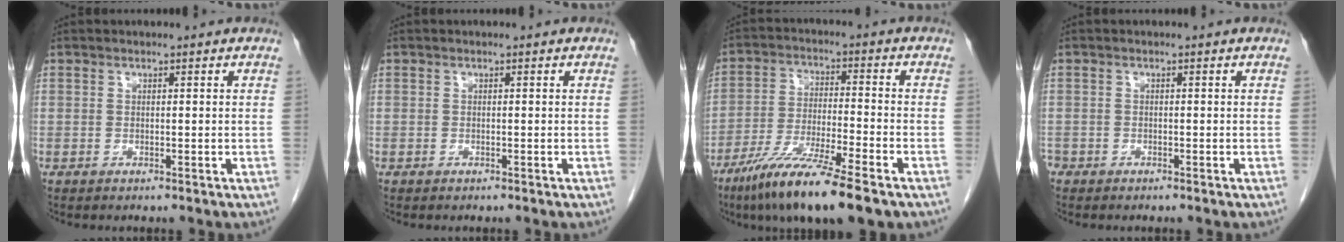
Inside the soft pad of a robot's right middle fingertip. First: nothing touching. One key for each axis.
{"total": 0.0}
{"total": 13.5, "fx": -9.1, "fy": 0.8, "fz": 9.9, "tx": -0.191, "ty": -0.043, "tz": -0.163}
{"total": 1.5, "fx": -1.1, "fy": 0.9, "fz": 0.3, "tx": -0.010, "ty": 0.001, "tz": -0.021}